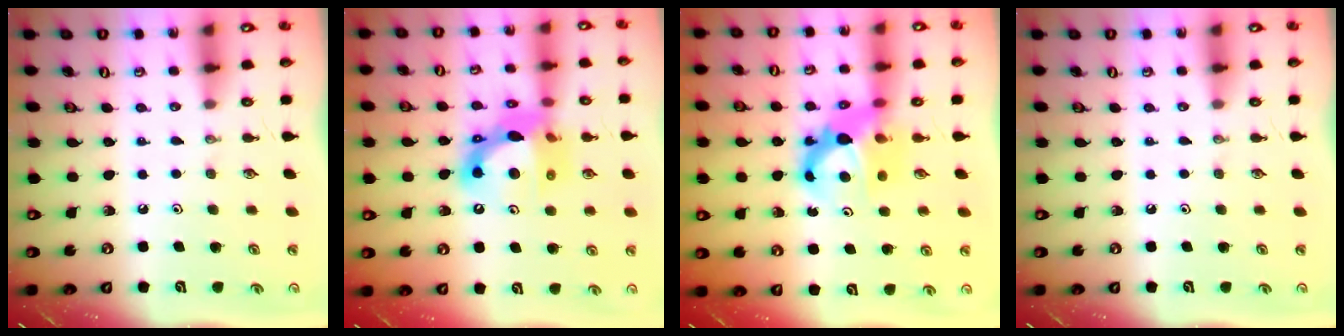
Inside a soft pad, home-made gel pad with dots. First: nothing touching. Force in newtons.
{"total": 14.1, "press": 14.0, "slide": 1.9}
{"total": 9.2, "press": 9.2, "slide": 0.9}
{"total": 0.0}